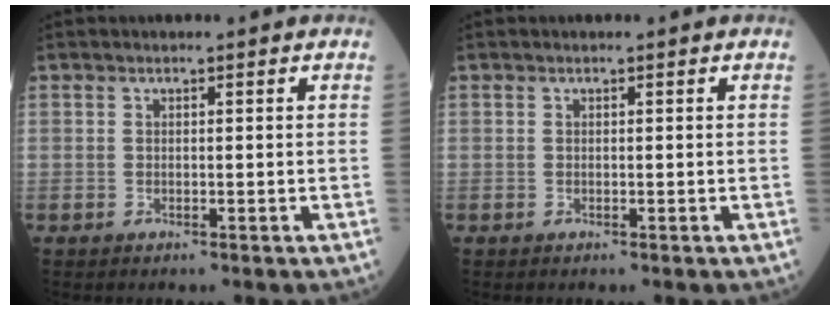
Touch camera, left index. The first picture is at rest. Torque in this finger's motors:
{"motor_torque": [0.26, 0.23, -0.01, -0.01]}